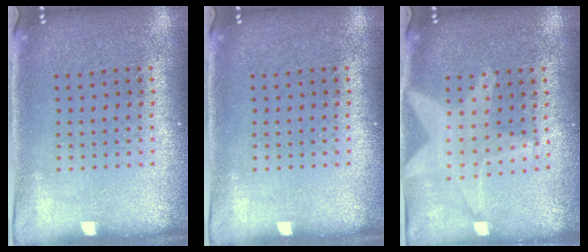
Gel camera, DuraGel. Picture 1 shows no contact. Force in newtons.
{"total": 0.0}
{"total": 1.9, "press": 1.6, "slide": 1.0}